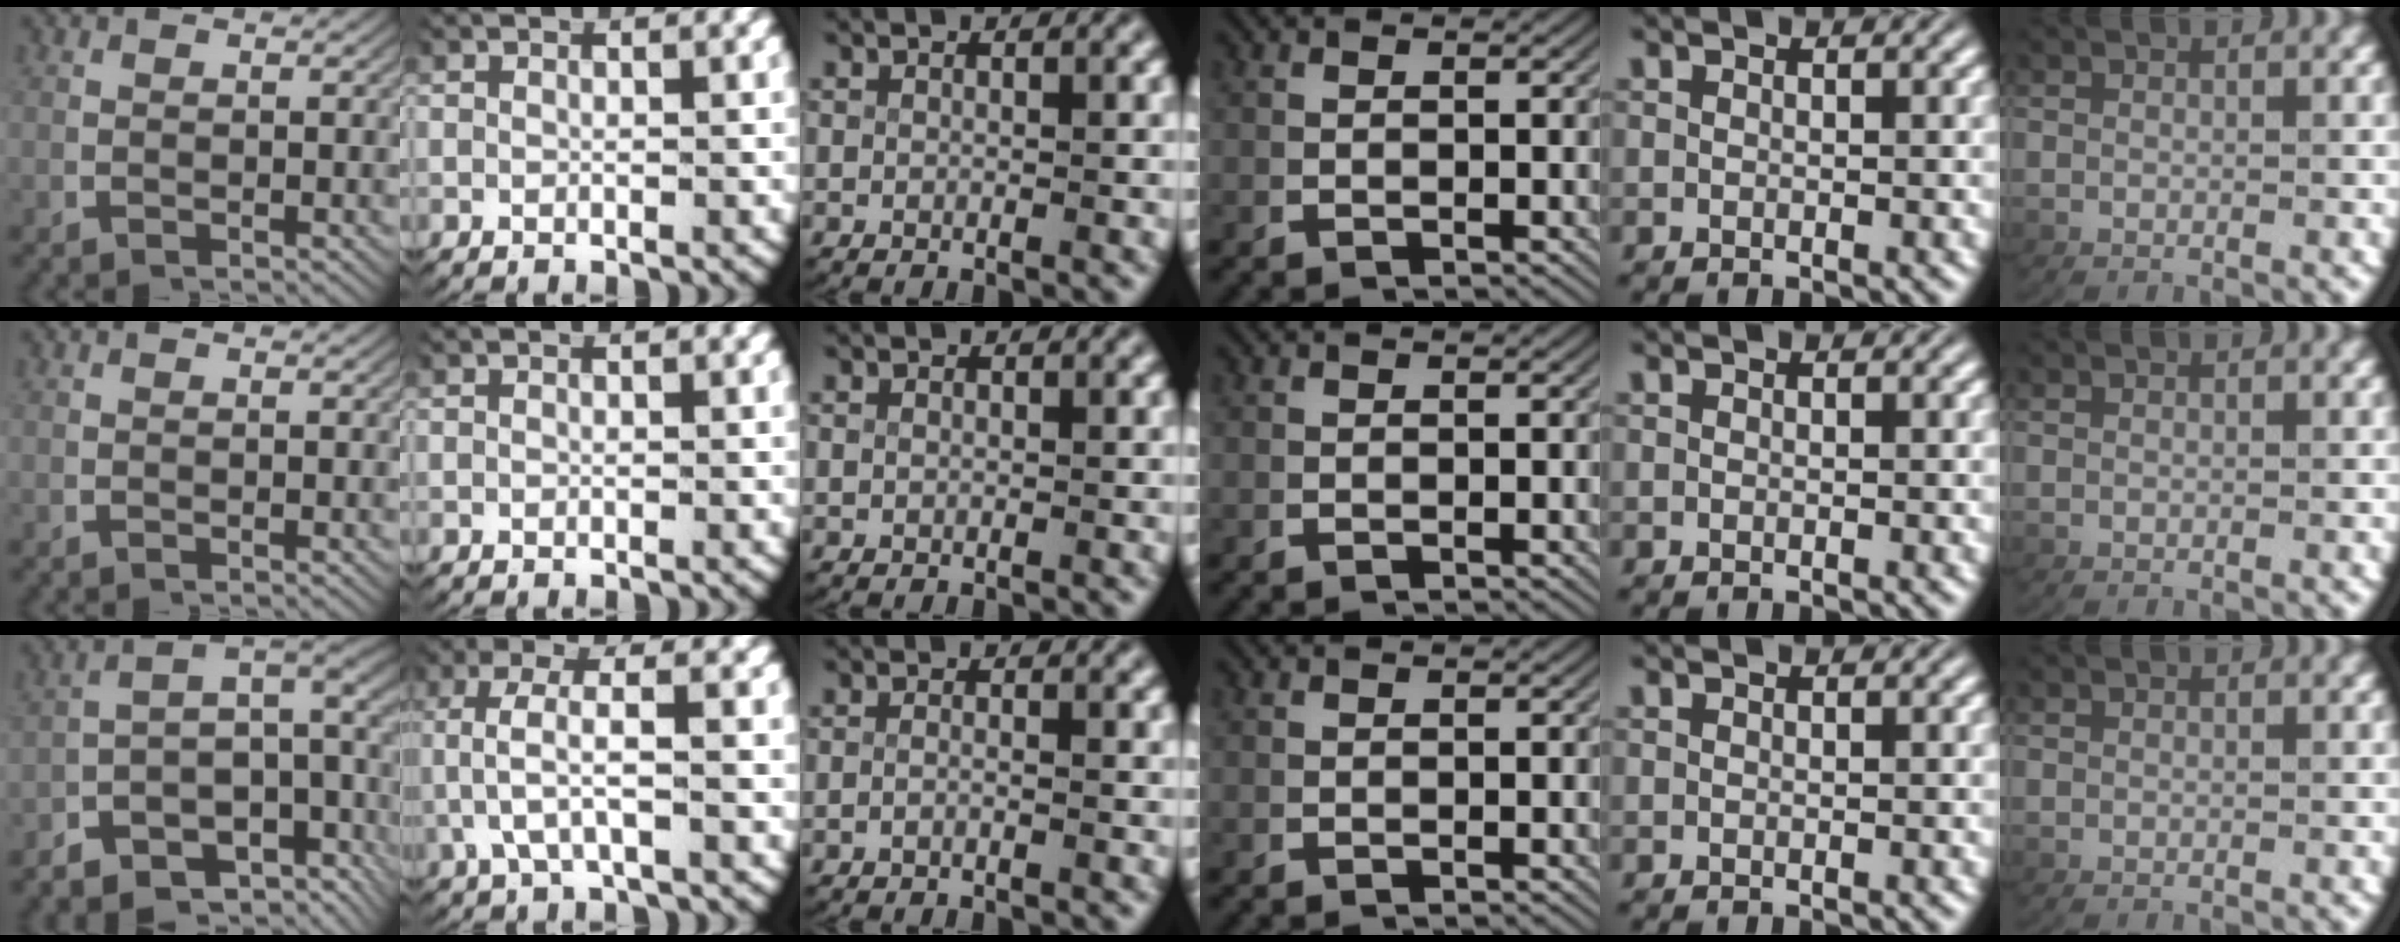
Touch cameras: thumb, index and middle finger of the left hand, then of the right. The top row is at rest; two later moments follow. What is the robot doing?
{"motion": "lift_and_place", "object": "towel"}